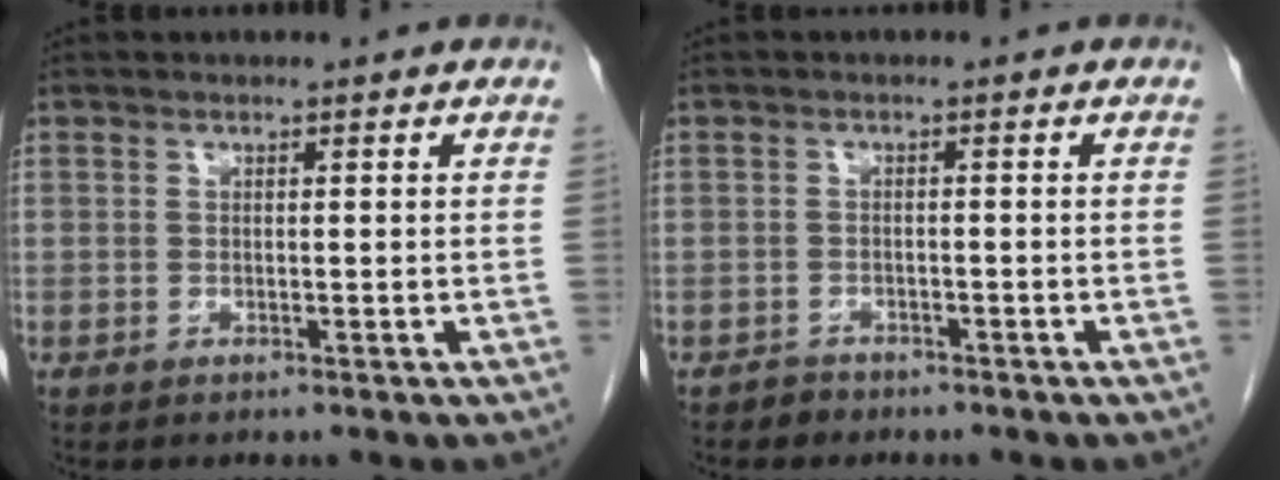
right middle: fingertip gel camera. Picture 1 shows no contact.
{"total": 1.4, "force": [-1.1, 0.8, -0.2], "torque": [-0.002, 0.004, -0.018]}